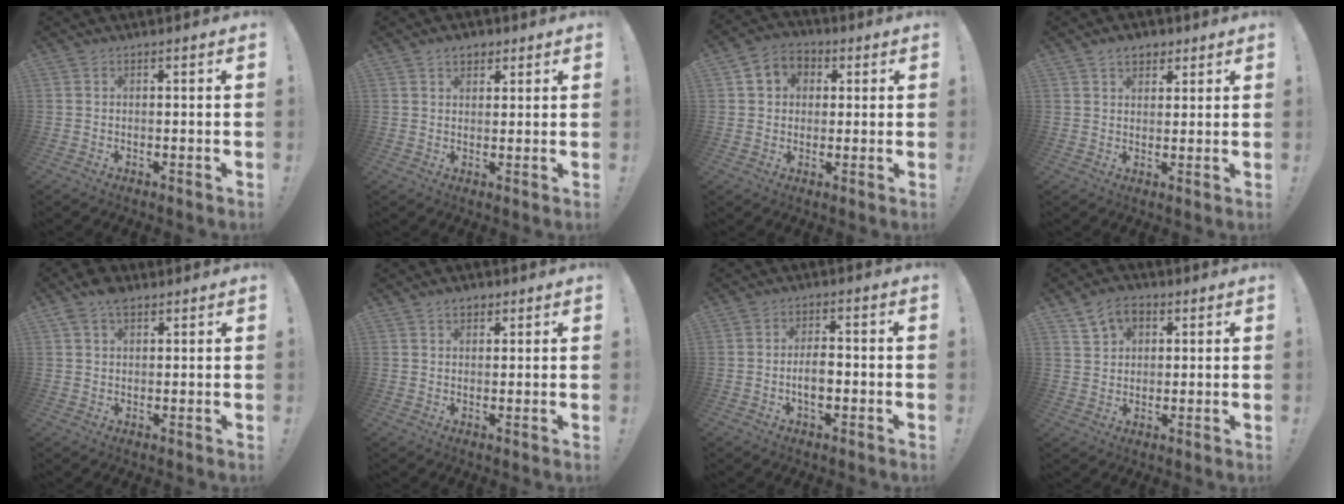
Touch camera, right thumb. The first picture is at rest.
{"total": 4.1, "force": [2.5, 2.8, 1.7], "torque": [-0.025, -0.004, 0.044]}
{"total": 6.7, "force": [1.1, 6.1, 2.6], "torque": [-0.044, 0.010, 0.026]}
{"total": 5.3, "force": [3.2, 3.6, 2.3], "torque": [-0.032, -0.006, 0.057]}
{"total": 6.0, "force": [3.7, 3.4, 3.3], "torque": [-0.054, -0.014, 0.070]}
{"total": 3.2, "force": [1.9, 2.1, 1.4], "torque": [-0.018, -0.005, 0.033]}
{"total": 5.3, "force": [-1.4, 2.6, 4.4], "torque": [-0.066, 0.003, -0.029]}
{"total": 8.0, "force": [4.0, 5.7, 3.8], "torque": [-0.065, -0.005, 0.079]}